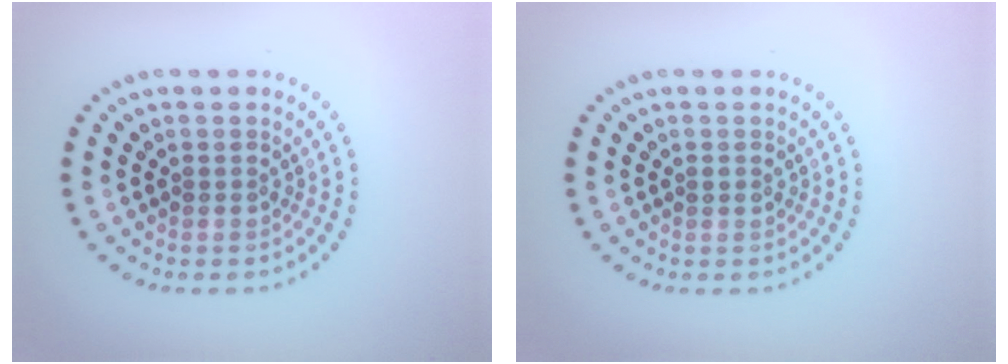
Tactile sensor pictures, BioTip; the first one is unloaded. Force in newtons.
{"total": 0.8, "press": 0.8, "slide": 0.0}